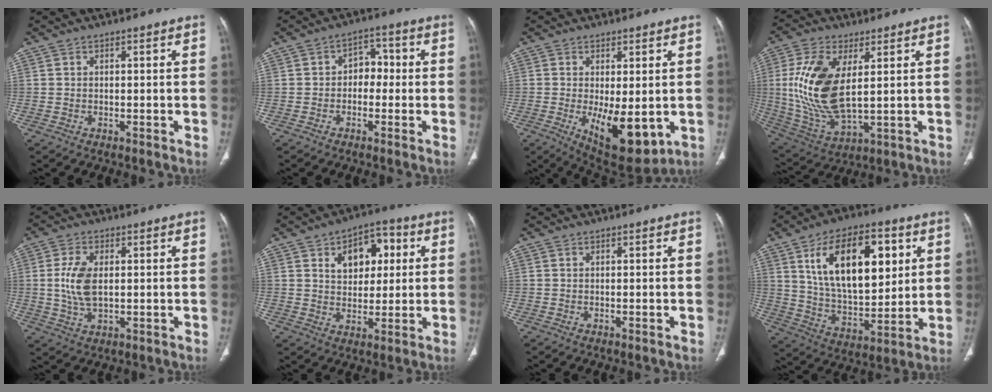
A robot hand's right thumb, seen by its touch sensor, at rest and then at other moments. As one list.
[{"total": 5.0, "force": [-0.3, 3.8, 3.3], "torque": [-0.020, 0.020, -0.015]}, {"total": 11.6, "force": [-2.1, 5.0, 10.2], "torque": [-0.143, -0.027, -0.012]}, {"total": 17.1, "force": [3.1, 8.1, 14.7], "torque": [-0.309, -0.017, 0.072]}, {"total": 7.7, "force": [0.7, 4.2, 6.4], "torque": [-0.136, -0.004, 0.017]}, {"total": 11.0, "force": [3.6, 7.3, 7.4], "torque": [-0.062, 0.002, 0.053]}, {"total": 0.0}, {"total": 21.9, "force": [7.5, 11.2, 17.2], "torque": [-0.243, -0.028, 0.133]}]